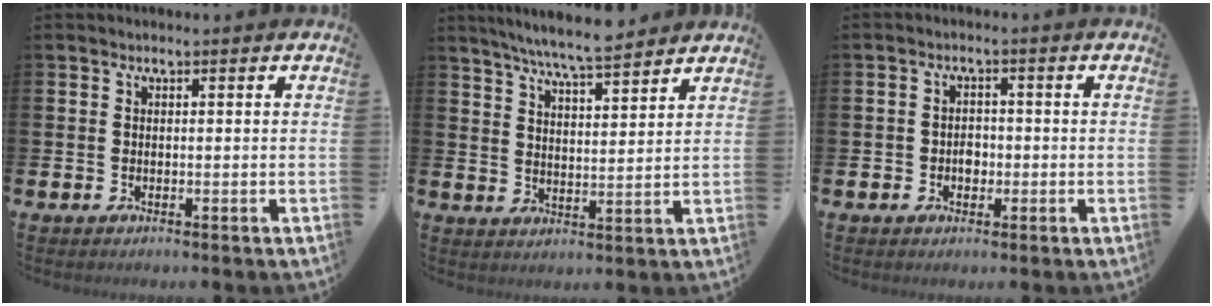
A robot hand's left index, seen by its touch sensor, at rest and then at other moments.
{"total": 7.1, "force": [6.8, 0.0, 2.1], "torque": [-0.060, -0.033, 0.121]}
{"total": 2.1, "force": [-0.5, 1.7, 1.0], "torque": [-0.012, 0.003, -0.015]}